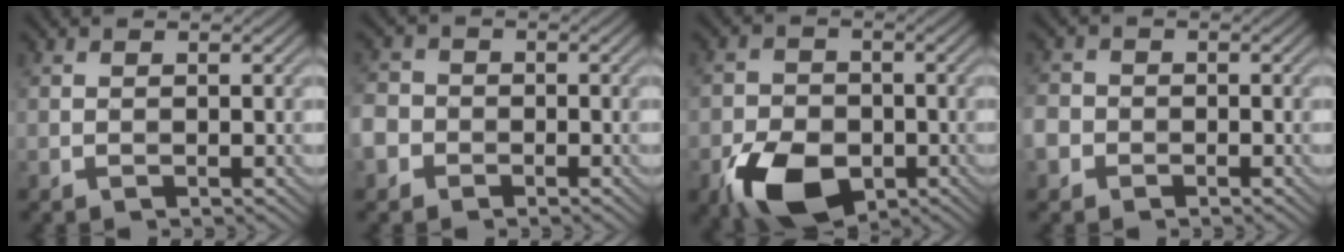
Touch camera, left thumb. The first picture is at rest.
{"total": 3.6, "force": [-1.8, 3.0, 0.8], "torque": [-0.027, -0.006, -0.046]}
{"total": 10.3, "force": [-5.3, 6.3, 6.1], "torque": [-0.130, -0.025, -0.094]}
{"total": 2.9, "force": [-1.4, 2.5, 0.6], "torque": [-0.019, -0.005, -0.035]}